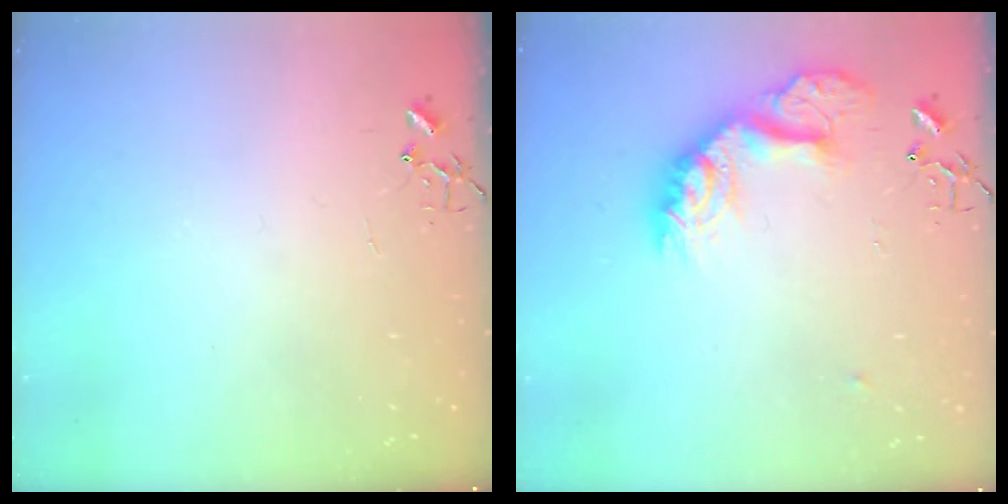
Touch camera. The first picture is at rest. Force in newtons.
{"total": 19.9, "press": 19.9, "slide": 1.3}